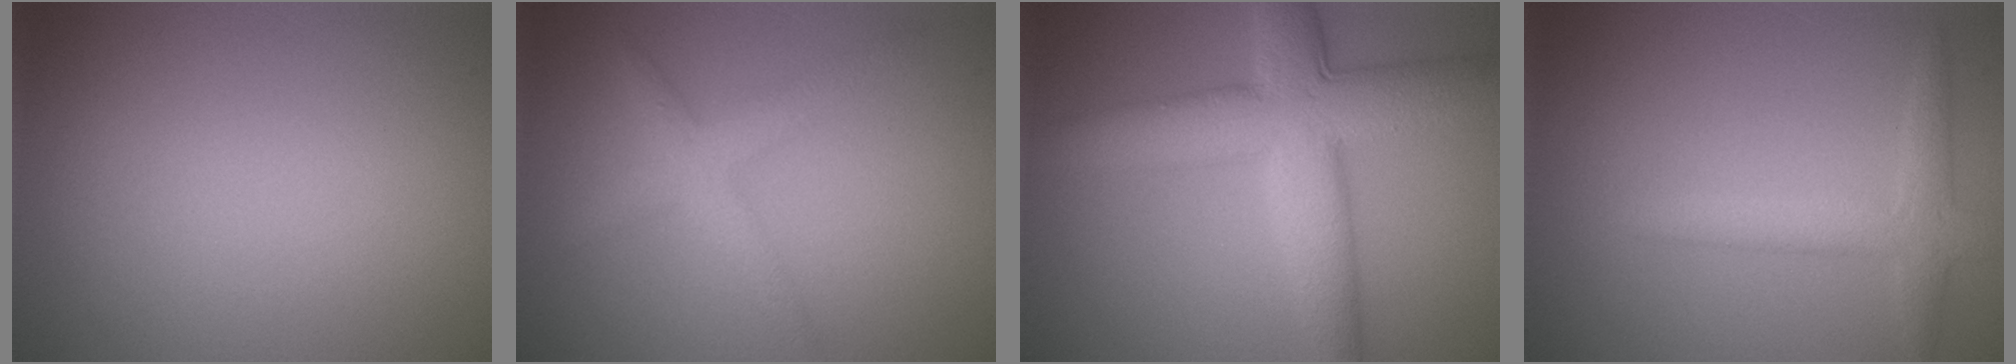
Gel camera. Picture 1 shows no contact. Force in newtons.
{"total": 2.9, "press": 2.9, "slide": 0.1}
{"total": 8.6, "press": 8.6, "slide": 0.1}
{"total": 2.8, "press": 2.8, "slide": 0.1}